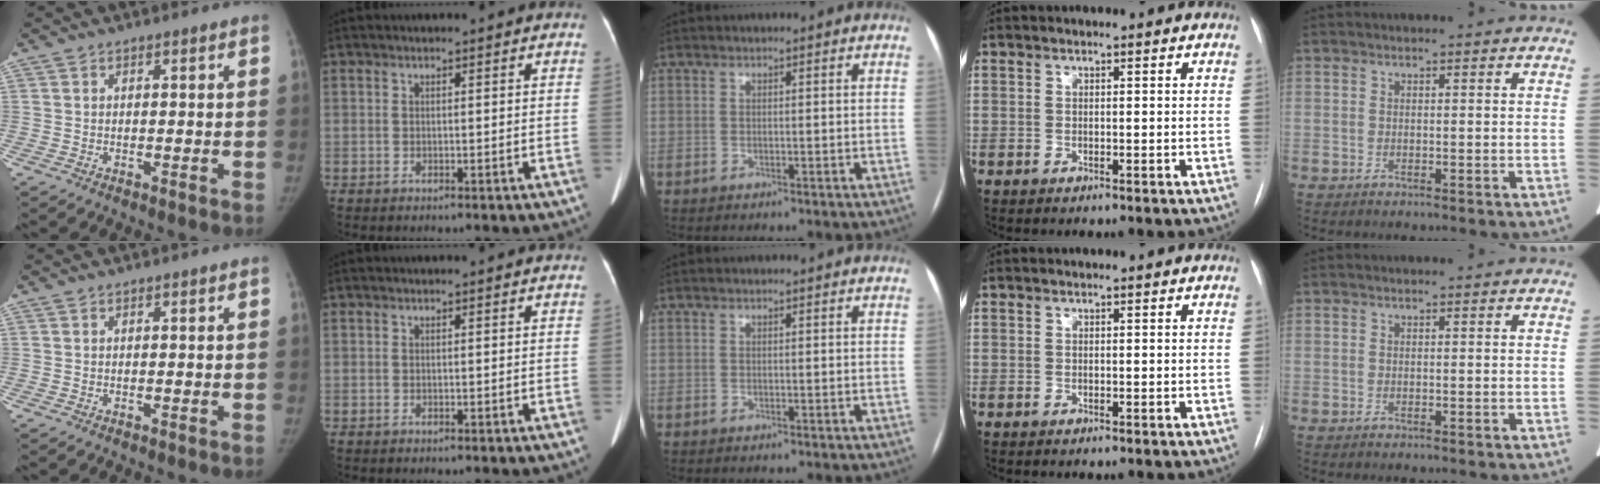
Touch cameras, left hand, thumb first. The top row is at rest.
{}